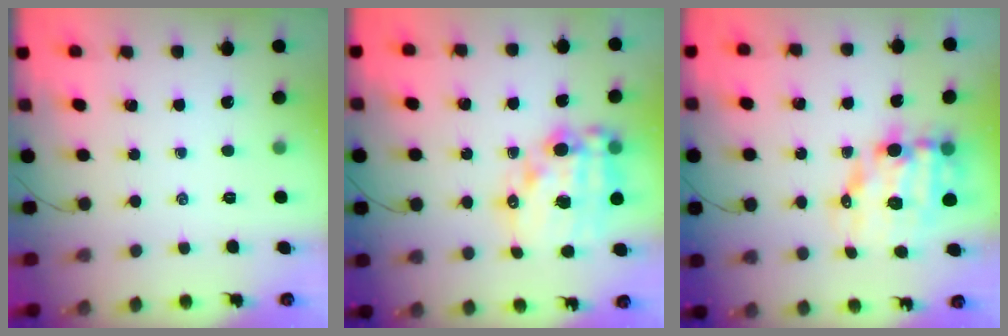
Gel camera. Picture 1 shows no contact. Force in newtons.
{"total": 17.2, "press": 16.9, "slide": 3.6}
{"total": 12.5, "press": 12.2, "slide": 2.8}